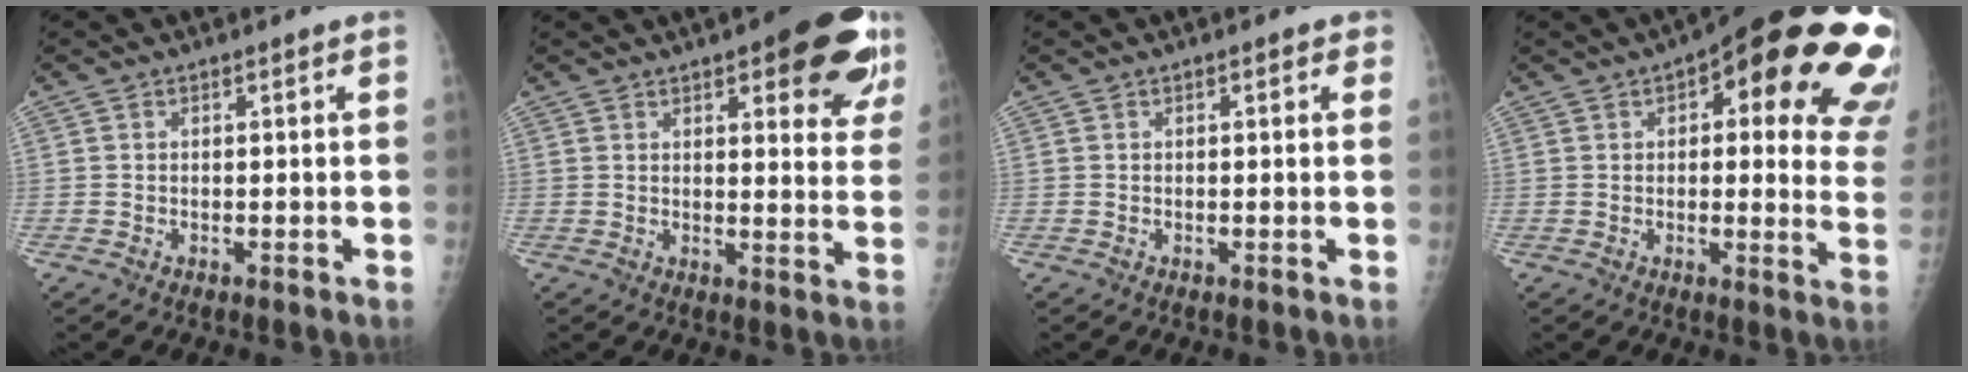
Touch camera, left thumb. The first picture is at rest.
{"total": 15.0, "force": [8.4, 5.2, 11.4], "torque": [-0.098, -0.037, 0.094]}
{"total": 1.2, "force": [0.5, 0.6, 0.9], "torque": [-0.007, 0.002, 0.004]}
{"total": 25.5, "force": [11.3, 8.8, 21.0], "torque": [-0.174, -0.011, 0.131]}